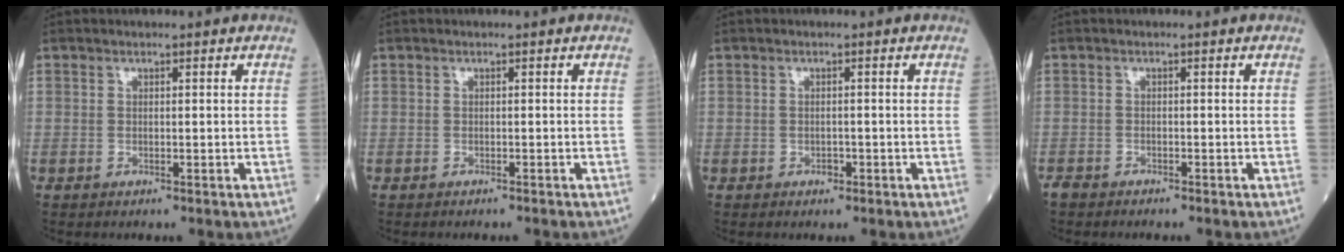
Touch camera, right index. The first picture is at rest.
{"total": 1.2, "force": [-1.2, 0.0, 0.3], "torque": [-0.004, -0.001, -0.015]}
{"total": 0.6, "force": [-0.3, 0.4, 0.4], "torque": [-0.008, 0.000, -0.004]}
{"total": 1.7, "force": [-1.6, 0.4, 0.4], "torque": [-0.007, -0.003, -0.026]}